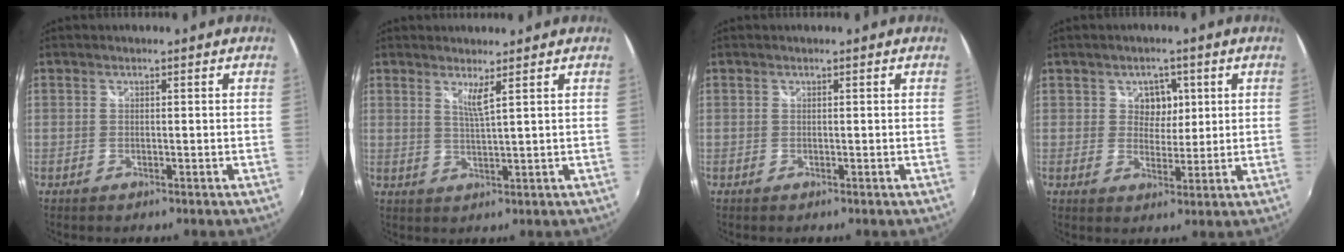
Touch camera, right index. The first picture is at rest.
{"total": 2.7, "force": [1.7, -0.5, 2.0], "torque": [-0.041, -0.011, 0.026]}
{"total": 0.0}
{"total": 4.4, "force": [1.4, 3.7, 1.9], "torque": [-0.022, 0.006, 0.022]}